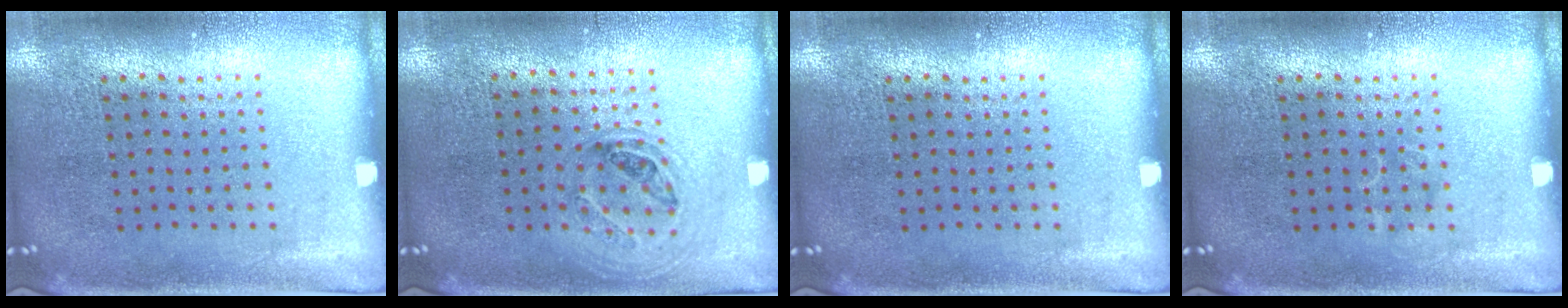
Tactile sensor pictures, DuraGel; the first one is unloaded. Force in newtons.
{"total": 1.1, "press": 1.0, "slide": 0.5}
{"total": 0.0}
{"total": 0.5, "press": 0.5, "slide": 0.1}